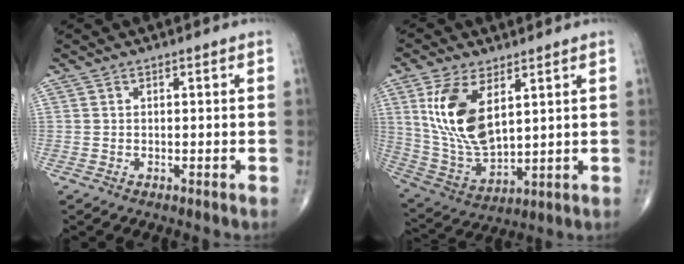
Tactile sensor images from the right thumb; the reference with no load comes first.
{"total": 14.8, "force": [5.0, 7.2, 11.9], "torque": [-0.233, -0.022, 0.112]}